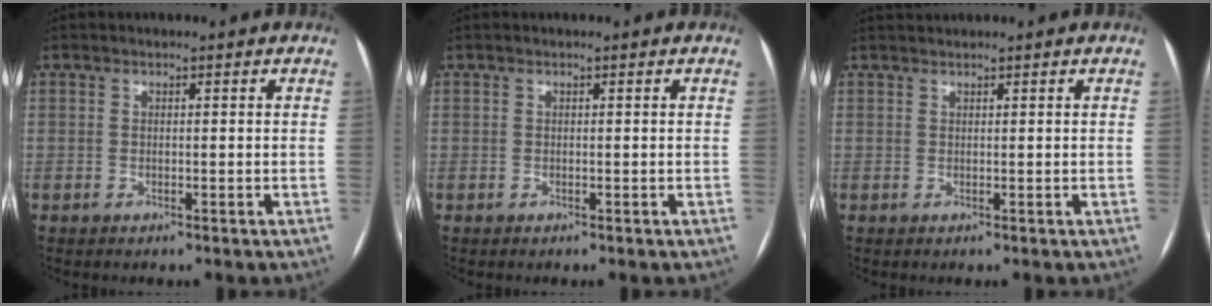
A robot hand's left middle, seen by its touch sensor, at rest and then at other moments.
{"total": 0.0}
{"total": 1.2, "force": [1.1, -0.3, 0.1], "torque": [-0.003, 0.014, 0.028]}